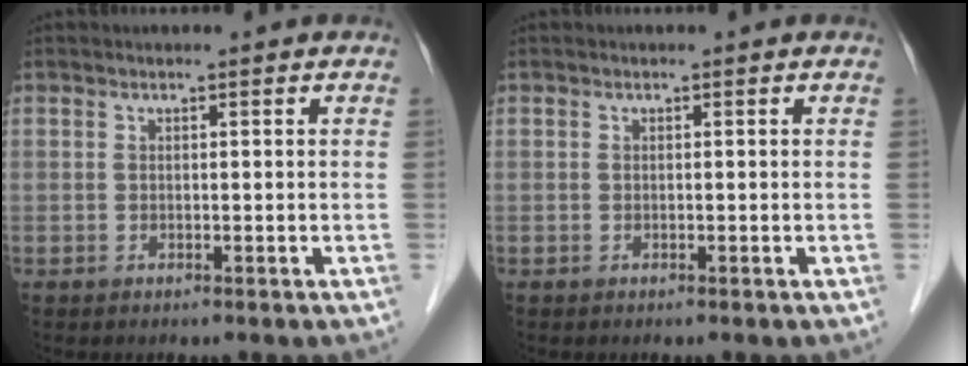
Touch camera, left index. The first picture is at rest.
{"total": 0.0}